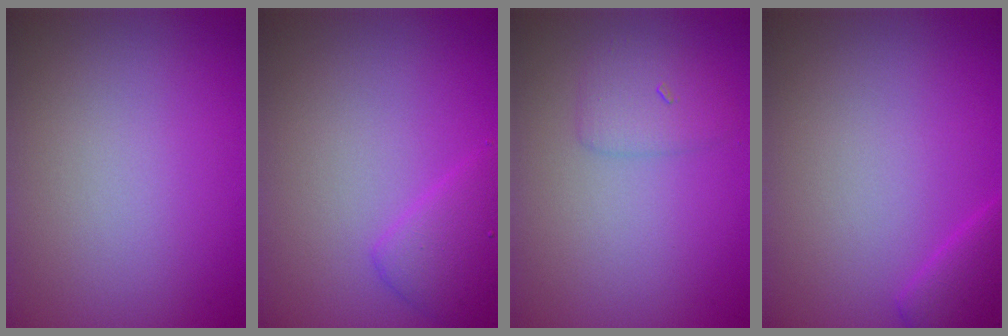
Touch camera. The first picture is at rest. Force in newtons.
{"total": 2.6, "press": 2.6, "slide": 0.2}
{"total": 1.8, "press": 1.8, "slide": 0.1}
{"total": 2.3, "press": 2.3, "slide": 0.2}